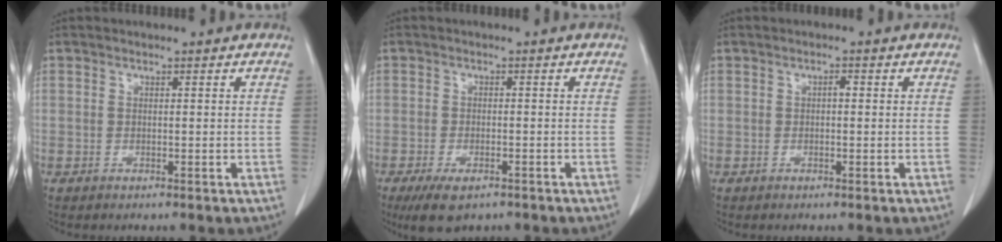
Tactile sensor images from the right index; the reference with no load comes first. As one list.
[{"total": 5.6, "force": [-3.9, 2.2, 3.3], "torque": [-0.060, -0.009, -0.062]}, {"total": 0.8, "force": [0.0, 0.3, 0.7], "torque": [-0.012, 0.003, 0.000]}]